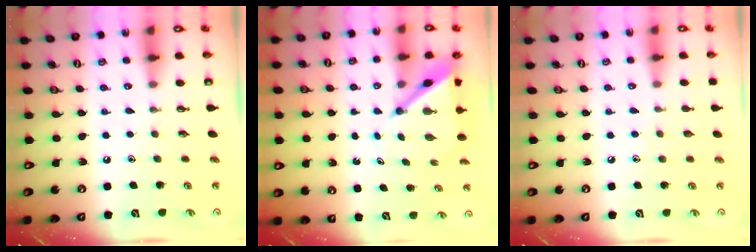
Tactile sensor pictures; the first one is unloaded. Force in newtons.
{"total": 5.9, "press": 5.9, "slide": 0.6}
{"total": 4.1, "press": 4.0, "slide": 0.6}